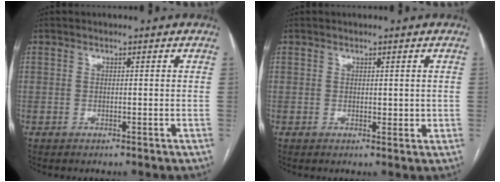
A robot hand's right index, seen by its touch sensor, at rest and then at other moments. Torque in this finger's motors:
{"motor_torque": [0.45, 0.52, 0.13, 0.06]}